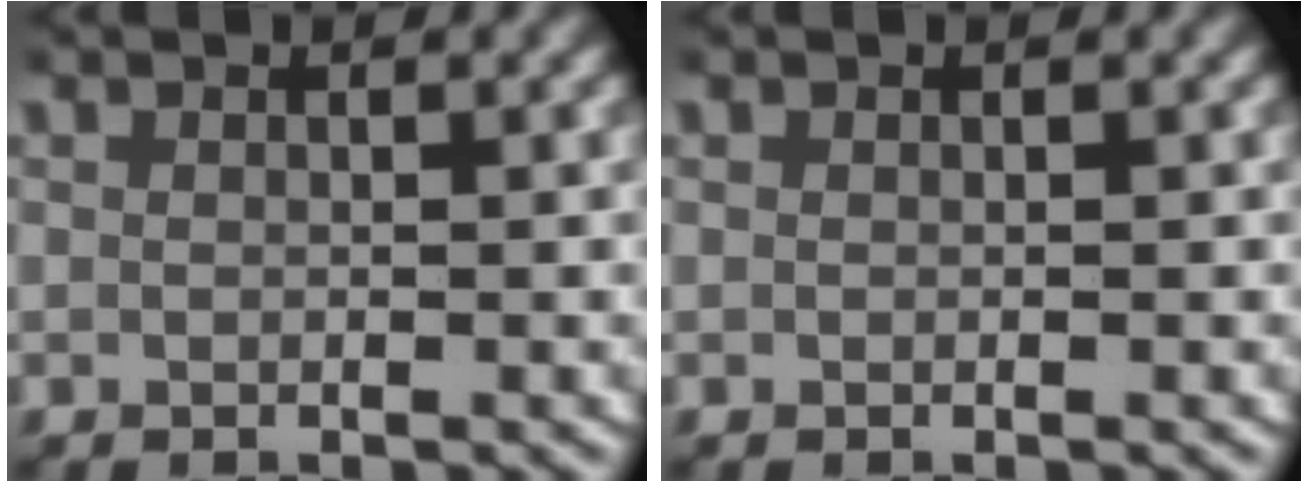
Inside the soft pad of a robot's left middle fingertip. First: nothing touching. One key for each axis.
{"total": 0.0}